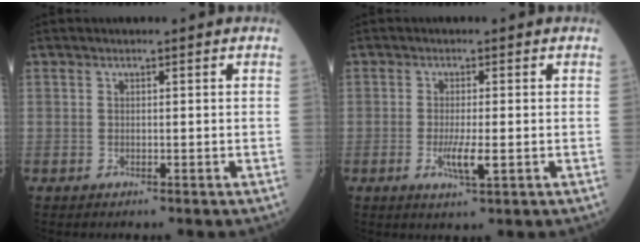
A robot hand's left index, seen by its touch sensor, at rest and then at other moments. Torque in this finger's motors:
{"motor_torque": [0.36, 0.14, 0.12, 0.05]}